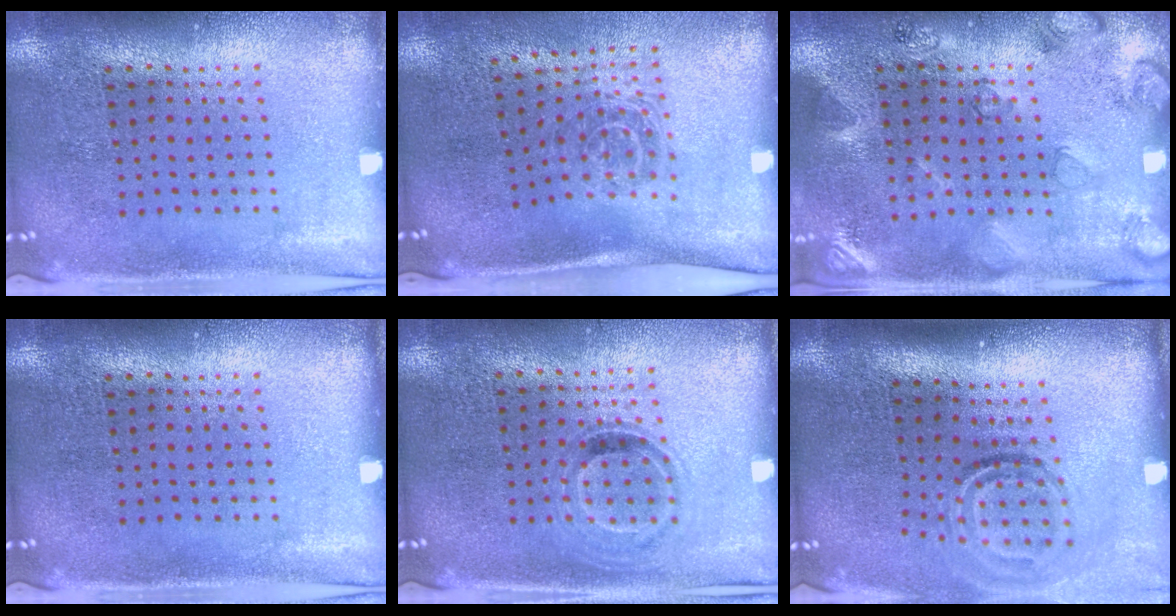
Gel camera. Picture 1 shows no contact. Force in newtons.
{"total": 1.7, "press": 1.1, "slide": 1.3}
{"total": 2.1, "press": 1.9, "slide": 1.0}
{"total": 0.0}
{"total": 0.9, "press": 0.8, "slide": 0.4}
{"total": 1.9, "press": 1.2, "slide": 1.5}